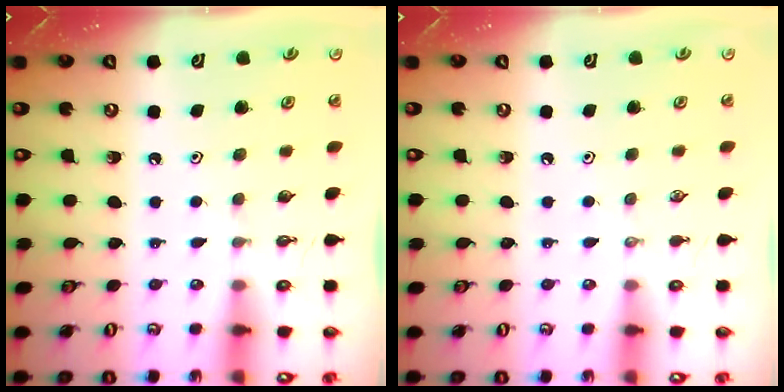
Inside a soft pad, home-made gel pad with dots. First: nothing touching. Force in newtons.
{"total": 0.0}